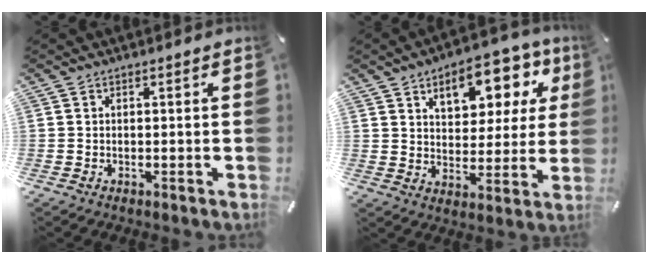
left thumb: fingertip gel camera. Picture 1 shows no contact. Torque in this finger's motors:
{"motor_torque": [1.67, 1.65, 0.72, 0.12, 0.17]}